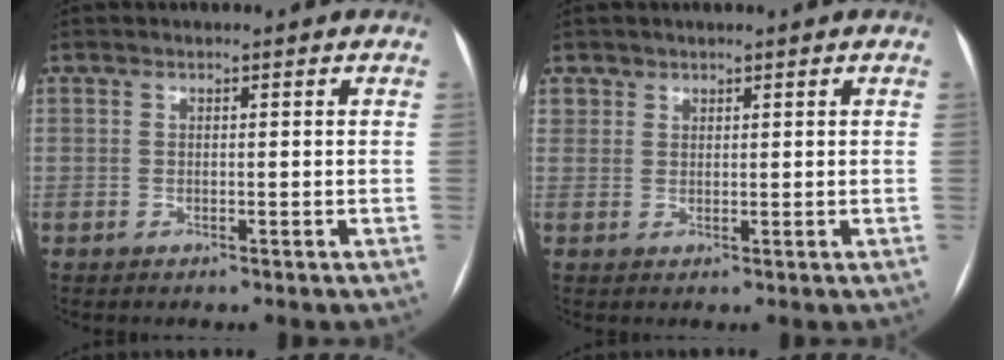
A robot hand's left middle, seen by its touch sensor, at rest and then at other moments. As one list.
[{"total": 1.2, "force": [0.7, 0.9, -0.2], "torque": [0.014, -0.001, 0.007]}]